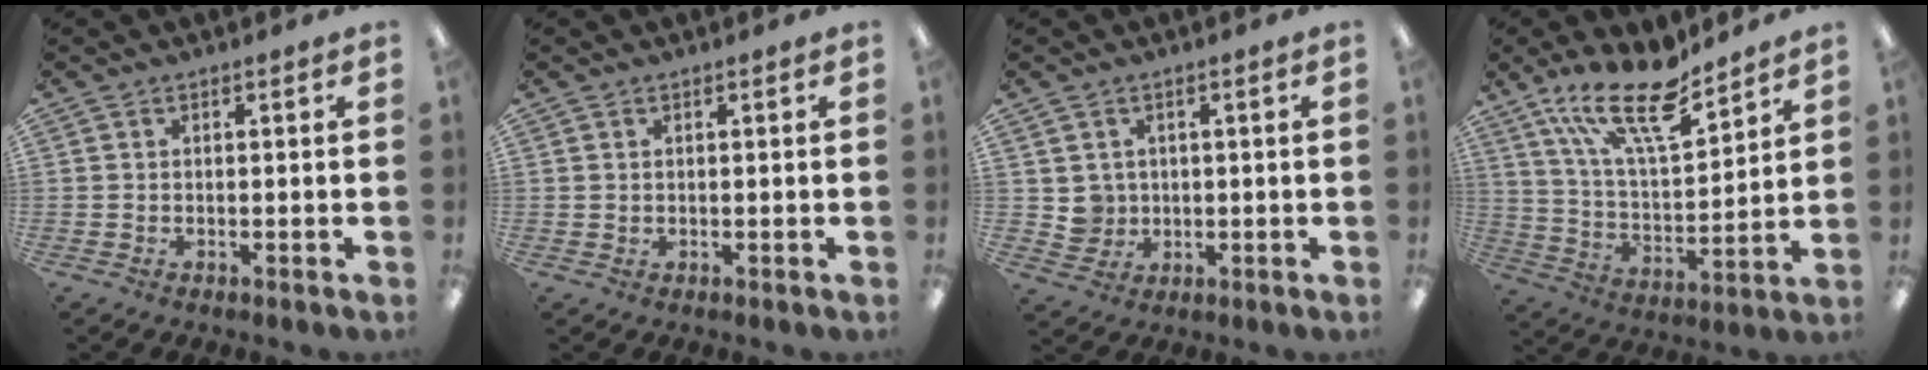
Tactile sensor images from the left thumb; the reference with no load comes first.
{"total": 0.7, "force": [0.6, 0.3, 0.1], "torque": [-0.003, 0.000, 0.012]}
{"total": 4.1, "force": [1.8, 3.7, -0.1], "torque": [-0.006, -0.004, 0.034]}
{"total": 19.6, "force": [13.8, 6.6, 12.3], "torque": [-0.223, -0.073, 0.238]}